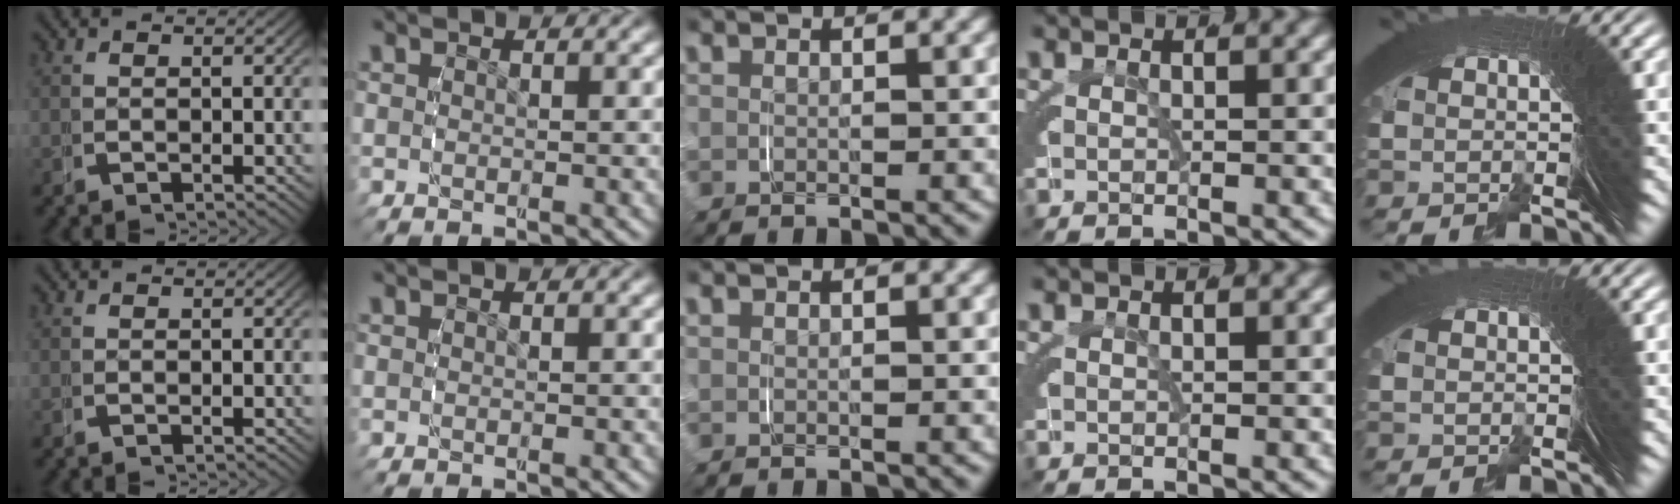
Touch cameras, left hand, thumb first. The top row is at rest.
{}